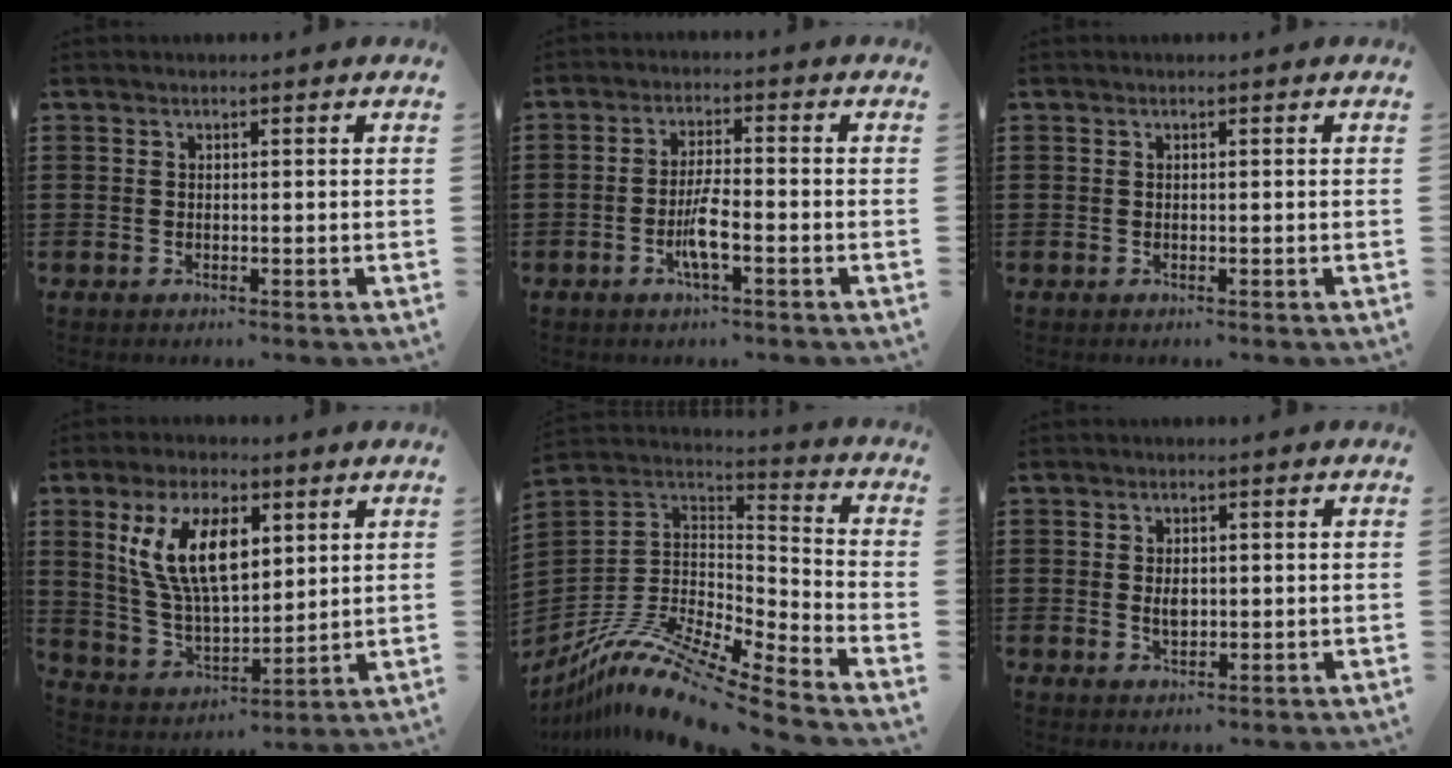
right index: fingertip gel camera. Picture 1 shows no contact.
{"total": 4.6, "force": [-1.8, 0.7, 4.2], "torque": [-0.090, -0.007, -0.038]}
{"total": 0.0}
{"total": 11.6, "force": [4.7, 5.5, 9.1], "torque": [-0.202, 0.011, 0.084]}
{"total": 12.6, "force": [-9.7, 2.1, 7.9], "torque": [-0.160, 0.006, -0.186]}
{"total": 2.3, "force": [0.1, 1.5, 1.8], "torque": [-0.035, 0.005, 0.001]}